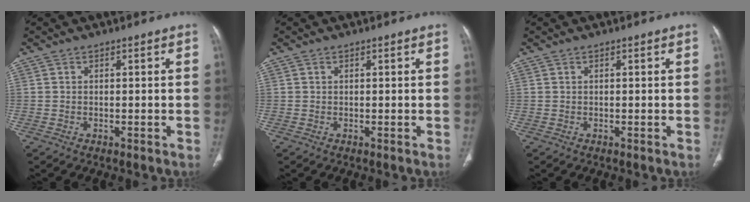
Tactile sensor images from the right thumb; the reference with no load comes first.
{"total": 0.0}
{"total": 0.0}